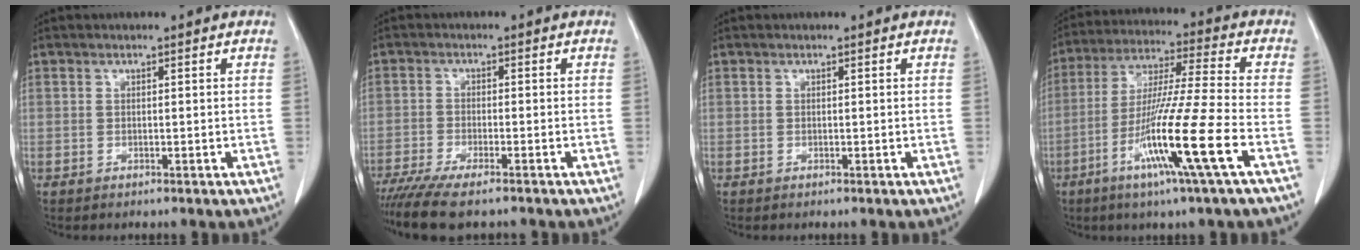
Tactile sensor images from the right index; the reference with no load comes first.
{"total": 9.7, "force": [-7.9, 1.2, 5.5], "torque": [-0.086, -0.020, -0.126]}
{"total": 0.0}
{"total": 15.2, "force": [-6.1, -1.8, 13.8], "torque": [-0.267, -0.025, -0.117]}